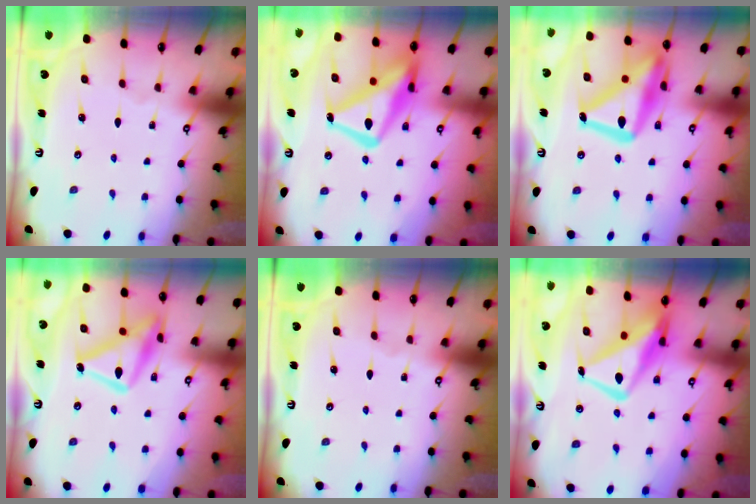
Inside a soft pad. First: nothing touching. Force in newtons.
{"total": 17.1, "press": 17.0, "slide": 1.5}
{"total": 22.3, "press": 22.2, "slide": 2.1}
{"total": 16.8, "press": 16.8, "slide": 1.0}
{"total": 0.0}
{"total": 12.5, "press": 12.4, "slide": 1.7}